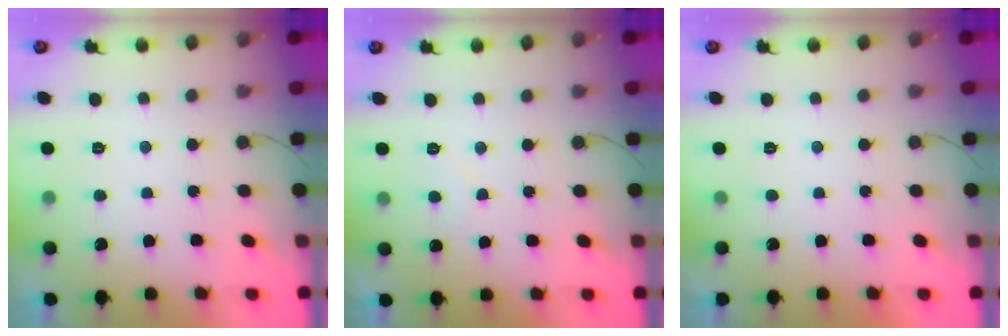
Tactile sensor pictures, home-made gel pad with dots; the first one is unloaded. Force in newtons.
{"total": 4.9, "press": 4.9, "slide": 0.3}
{"total": 1.8, "press": 1.8, "slide": 0.0}